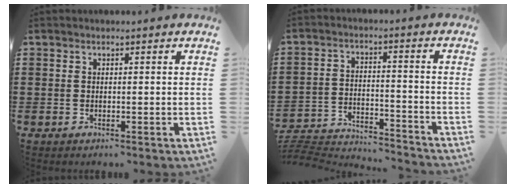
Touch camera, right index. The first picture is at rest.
{"total": 4.6, "force": [-4.5, 0.4, 1.0], "torque": [-0.032, -0.009, -0.098]}